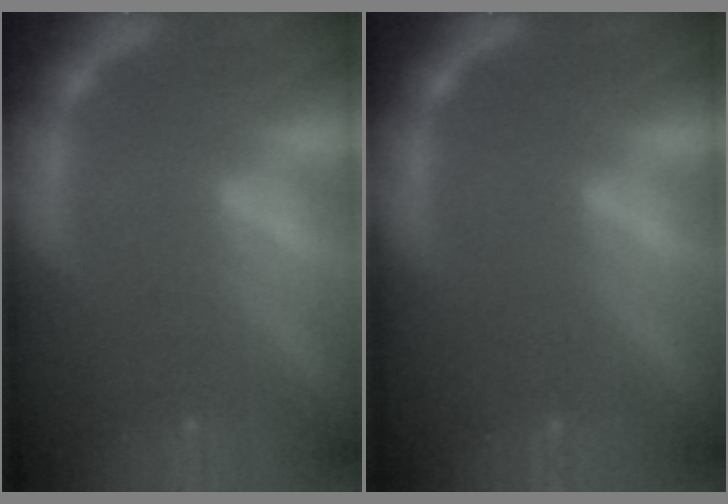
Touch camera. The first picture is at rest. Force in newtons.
{"total": 0.0}